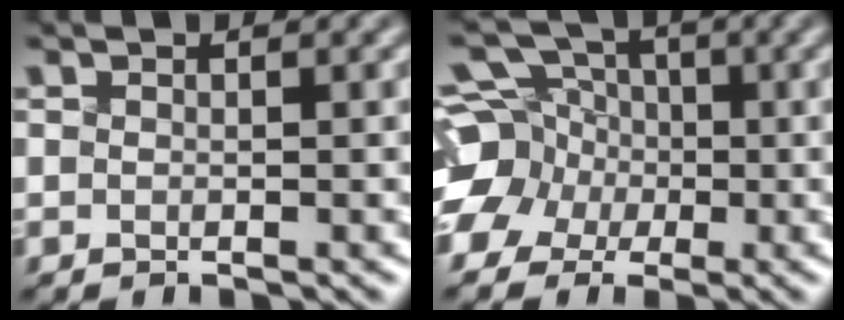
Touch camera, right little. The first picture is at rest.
{"total": 8.2, "force": [-1.6, 7.3, 3.5], "torque": [-0.090, 0.024, -0.057]}